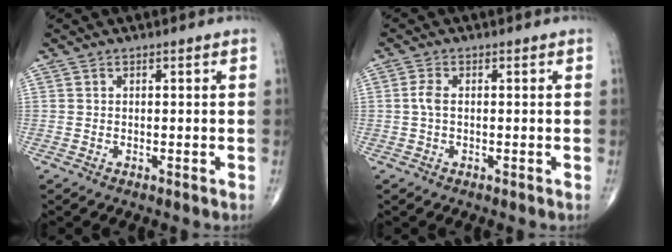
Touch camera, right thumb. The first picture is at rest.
{"total": 2.0, "force": [0.0, 1.0, 1.8], "torque": [-0.043, 0.001, -0.004]}